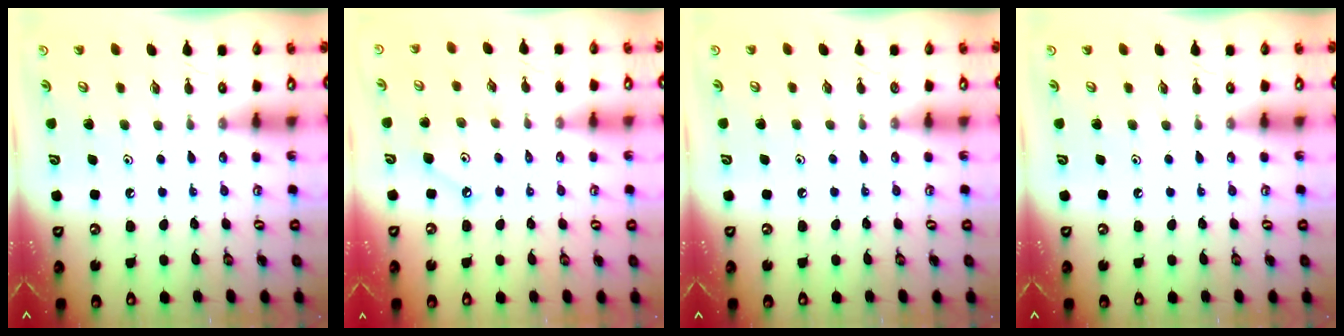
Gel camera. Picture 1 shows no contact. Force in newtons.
{"total": 3.7, "press": 3.7, "slide": 0.5}
{"total": 2.7, "press": 2.7, "slide": 0.4}
{"total": 0.0}